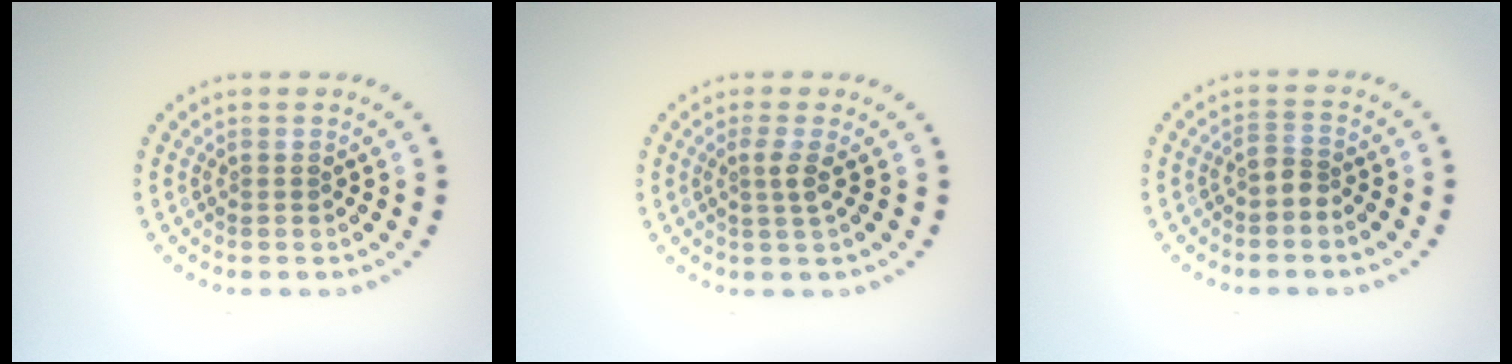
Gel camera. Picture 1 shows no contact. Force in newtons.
{"total": 1.5, "press": 1.0, "slide": 1.1}
{"total": 1.5, "press": 1.2, "slide": 1.0}